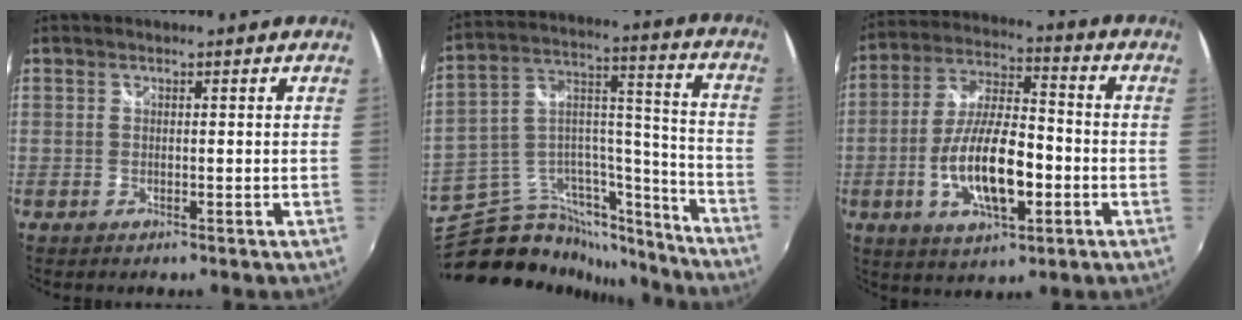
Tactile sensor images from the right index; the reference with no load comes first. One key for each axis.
{"total": 22.5, "fx": -17.9, "fy": 10.4, "fz": 8.8, "tx": -0.159, "ty": 0.063, "tz": -0.268}
{"total": 15.0, "fx": -4.1, "fy": 5.5, "fz": 13.3, "tx": -0.262, "ty": 0.001, "tz": -0.069}